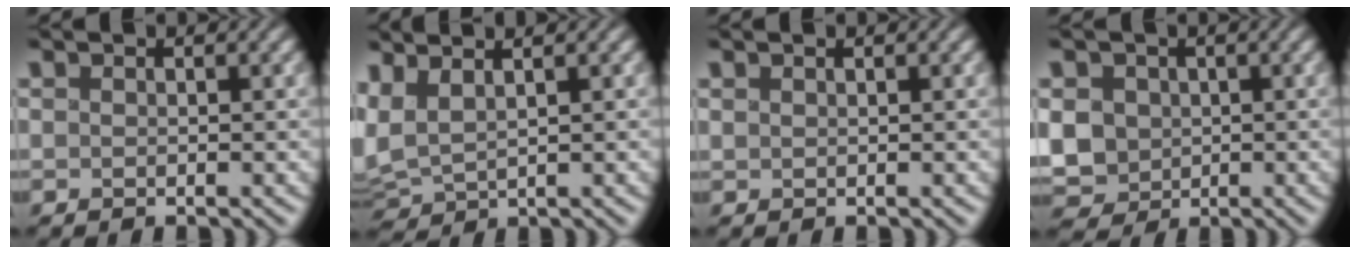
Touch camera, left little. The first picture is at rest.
{"total": 2.8, "force": [0.5, 1.4, 2.3], "torque": [-0.064, 0.005, 0.007]}
{"total": 0.0}
{"total": 7.8, "force": [-0.5, 6.7, 4.0], "torque": [-0.079, -0.007, -0.036]}